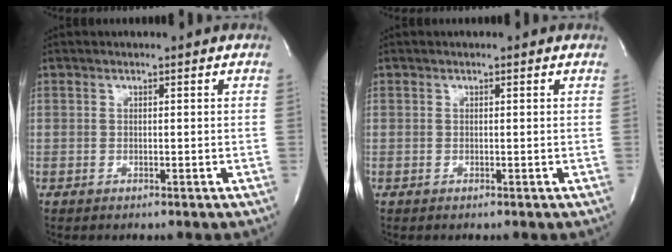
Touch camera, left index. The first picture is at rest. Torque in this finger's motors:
{"motor_torque": [0.23, -0.28, 0.02, -0.01]}